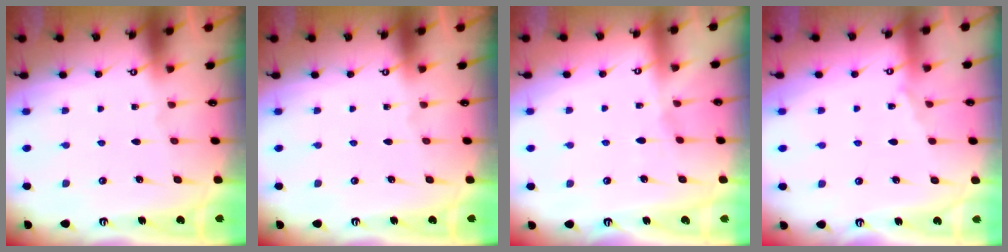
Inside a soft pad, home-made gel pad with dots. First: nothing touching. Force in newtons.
{"total": 0.0}
{"total": 1.7, "press": 1.7, "slide": 0.4}
{"total": 3.5, "press": 3.4, "slide": 0.6}